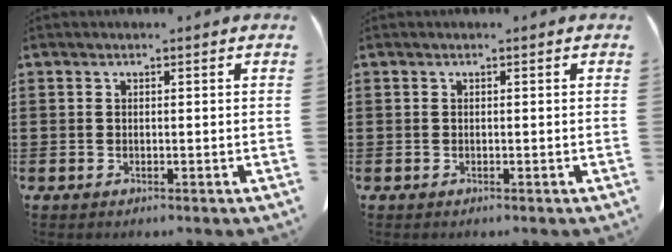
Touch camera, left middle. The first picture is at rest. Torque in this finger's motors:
{"motor_torque": [-1.58, -0.55, 0.04, -0.01]}